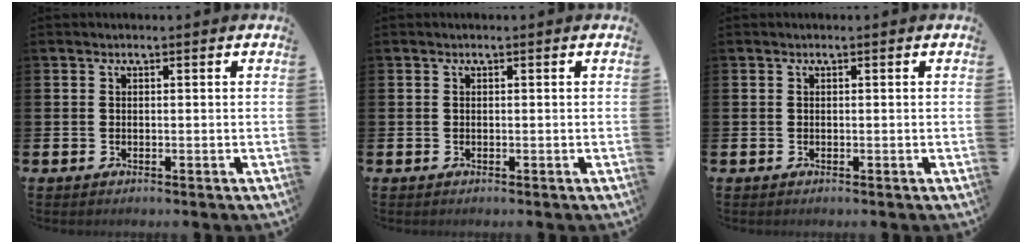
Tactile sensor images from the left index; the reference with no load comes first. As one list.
[{"total": 0.0}, {"total": 0.0}]